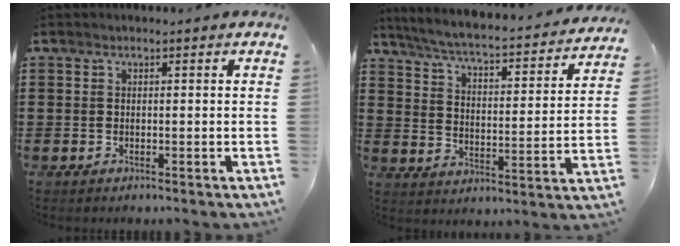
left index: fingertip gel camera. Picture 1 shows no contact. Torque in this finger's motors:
{"motor_torque": [1.50, -0.64, 0.36, 0.13]}